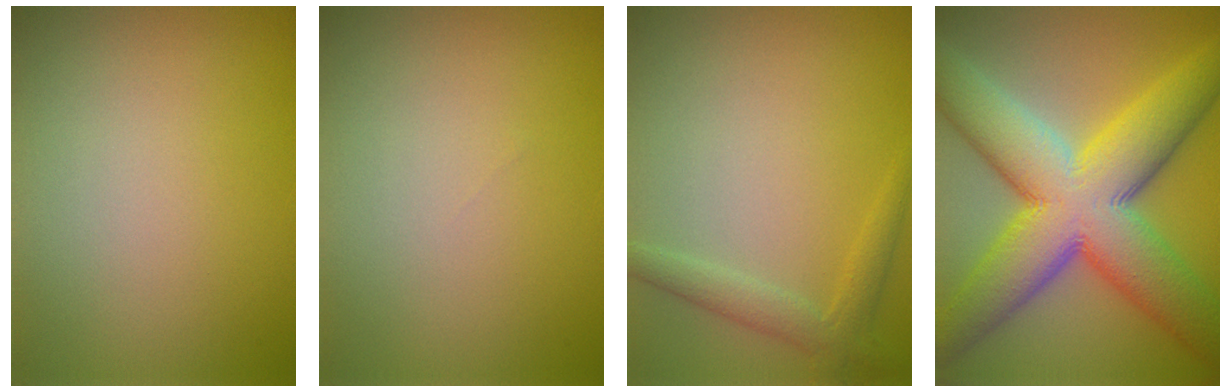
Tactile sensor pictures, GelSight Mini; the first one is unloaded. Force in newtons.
{"total": 0.0}
{"total": 2.4, "press": 2.4, "slide": 0.2}
{"total": 14.6, "press": 14.6, "slide": 0.3}